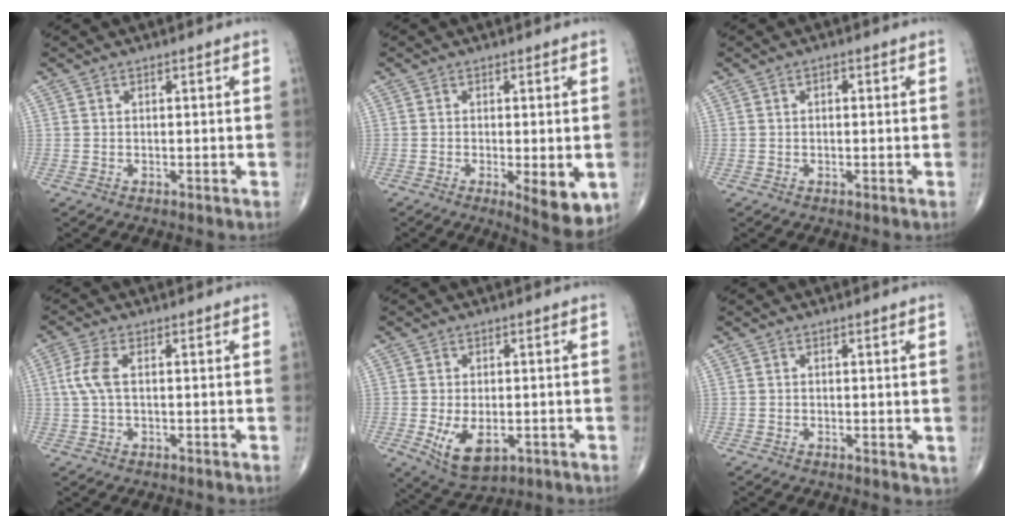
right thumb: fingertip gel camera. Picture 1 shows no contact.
{"total": 8.0, "force": [-2.2, 2.6, 7.2], "torque": [-0.096, -0.018, -0.028]}
{"total": 0.8, "force": [0.2, 0.4, 0.6], "torque": [-0.008, 0.002, 0.000]}
{"total": 4.5, "force": [0.5, 1.9, 4.0], "torque": [-0.114, 0.009, 0.006]}
{"total": 7.9, "force": [-2.1, 4.4, 6.2], "torque": [-0.102, -0.010, -0.022]}
{"total": 1.4, "force": [0.1, 0.8, 1.1], "torque": [-0.012, -0.005, -0.001]}